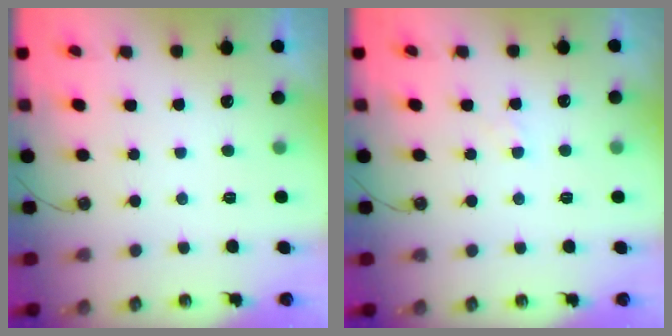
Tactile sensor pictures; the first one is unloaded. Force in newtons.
{"total": 1.9, "press": 1.9, "slide": 0.4}